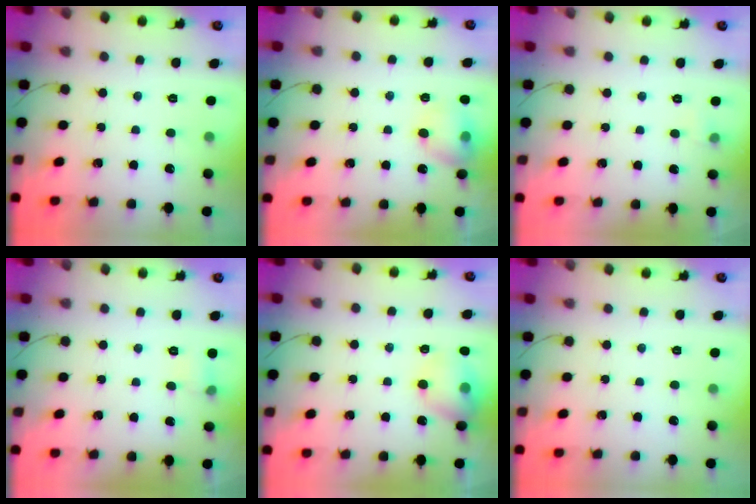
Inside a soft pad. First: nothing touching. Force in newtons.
{"total": 10.0, "press": 9.9, "slide": 1.4}
{"total": 3.5, "press": 3.3, "slide": 1.0}
{"total": 4.8, "press": 4.6, "slide": 1.4}
{"total": 11.8, "press": 11.6, "slide": 1.8}
{"total": 0.0}